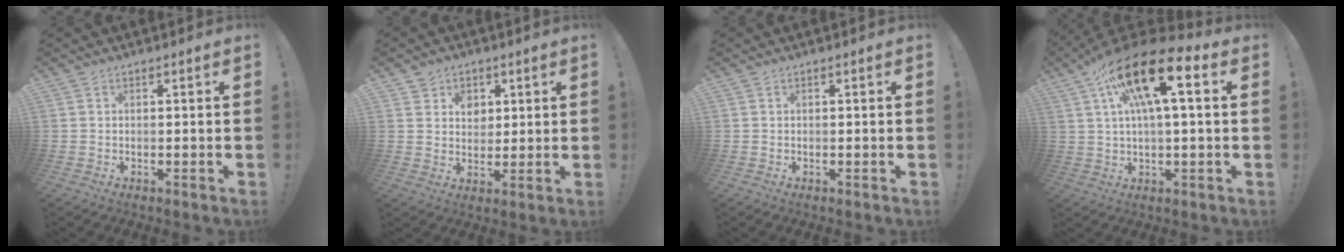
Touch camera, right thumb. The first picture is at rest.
{"total": 6.4, "force": [3.0, 5.6, 1.1], "torque": [-0.014, -0.019, 0.057]}
{"total": 0.0}
{"total": 18.9, "force": [6.3, 6.6, 16.5], "torque": [-0.280, -0.018, 0.099]}